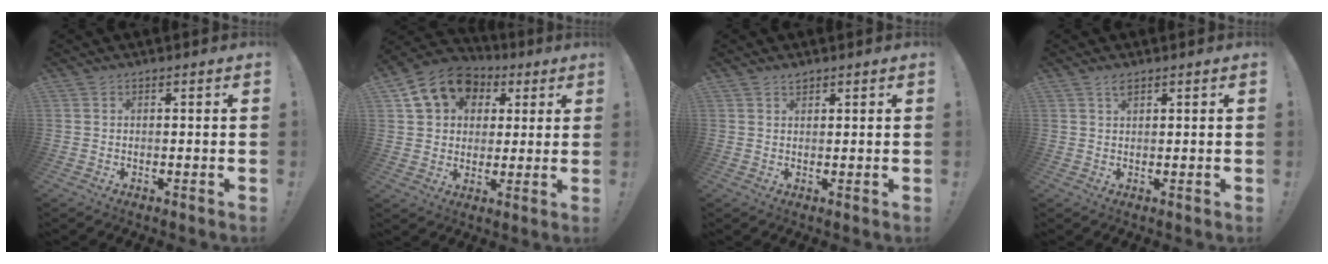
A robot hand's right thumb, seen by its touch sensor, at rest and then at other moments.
{"total": 13.5, "force": [5.9, 10.7, 5.8], "torque": [-0.081, -0.020, 0.114]}
{"total": 1.5, "force": [1.4, 0.5, 0.1], "torque": [0.006, -0.008, 0.024]}
{"total": 2.7, "force": [1.9, 0.9, 1.8], "torque": [-0.028, -0.006, 0.032]}